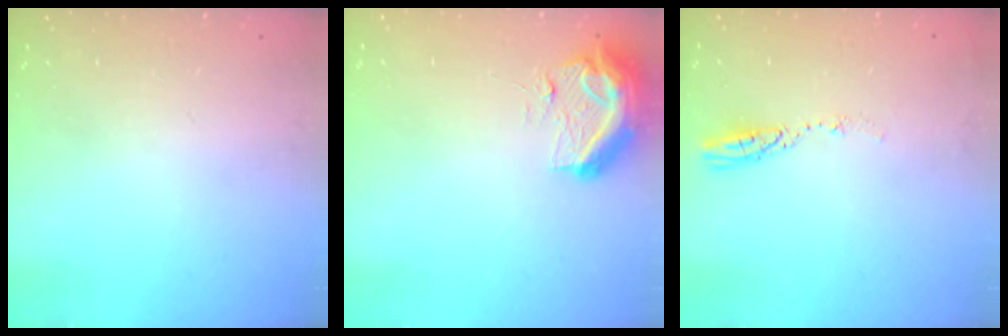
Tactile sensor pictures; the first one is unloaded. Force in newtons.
{"total": 14.4, "press": 11.8, "slide": 8.4}
{"total": 4.0, "press": 3.9, "slide": 0.5}